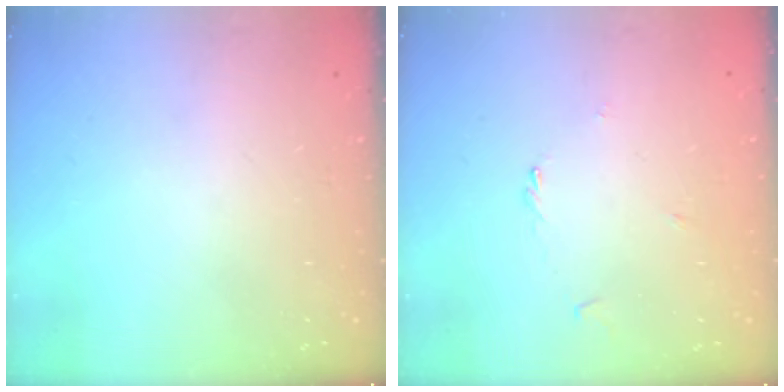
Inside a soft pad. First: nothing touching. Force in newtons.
{"total": 1.2, "press": 1.1, "slide": 0.4}